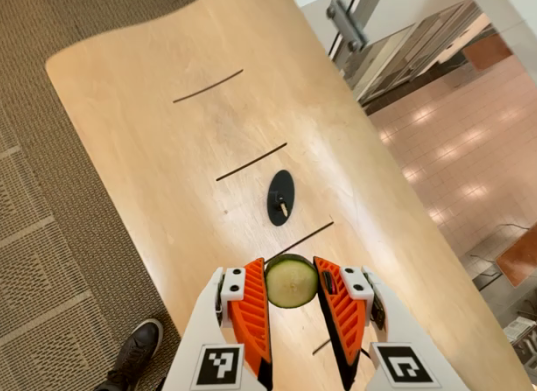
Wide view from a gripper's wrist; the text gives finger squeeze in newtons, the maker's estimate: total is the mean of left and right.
{"total": 7.7, "left": 7.9, "right": 7.6}